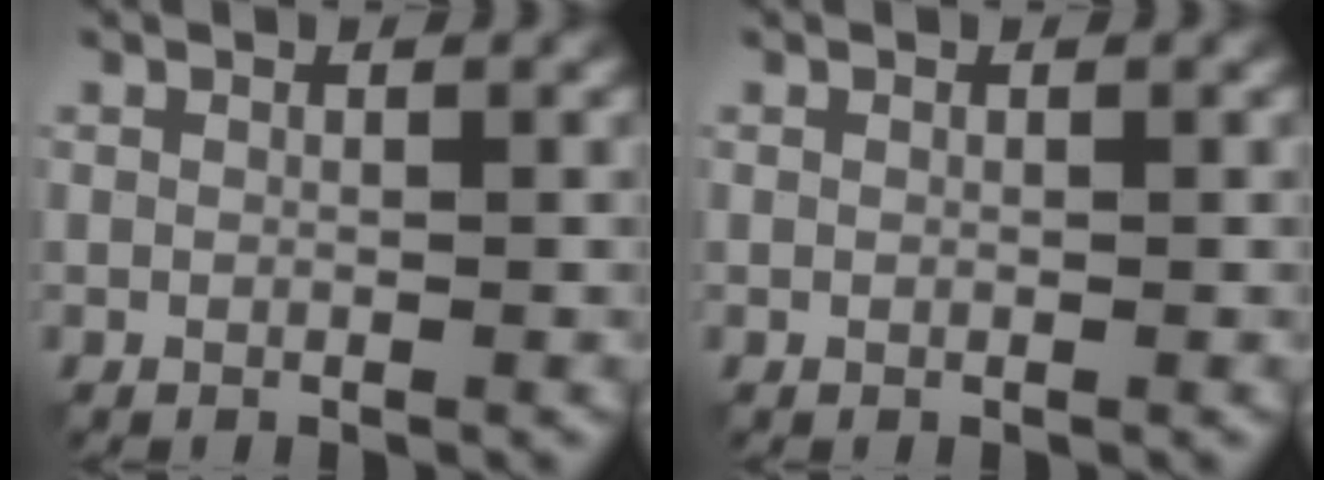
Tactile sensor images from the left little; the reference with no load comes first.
{"total": 0.0}